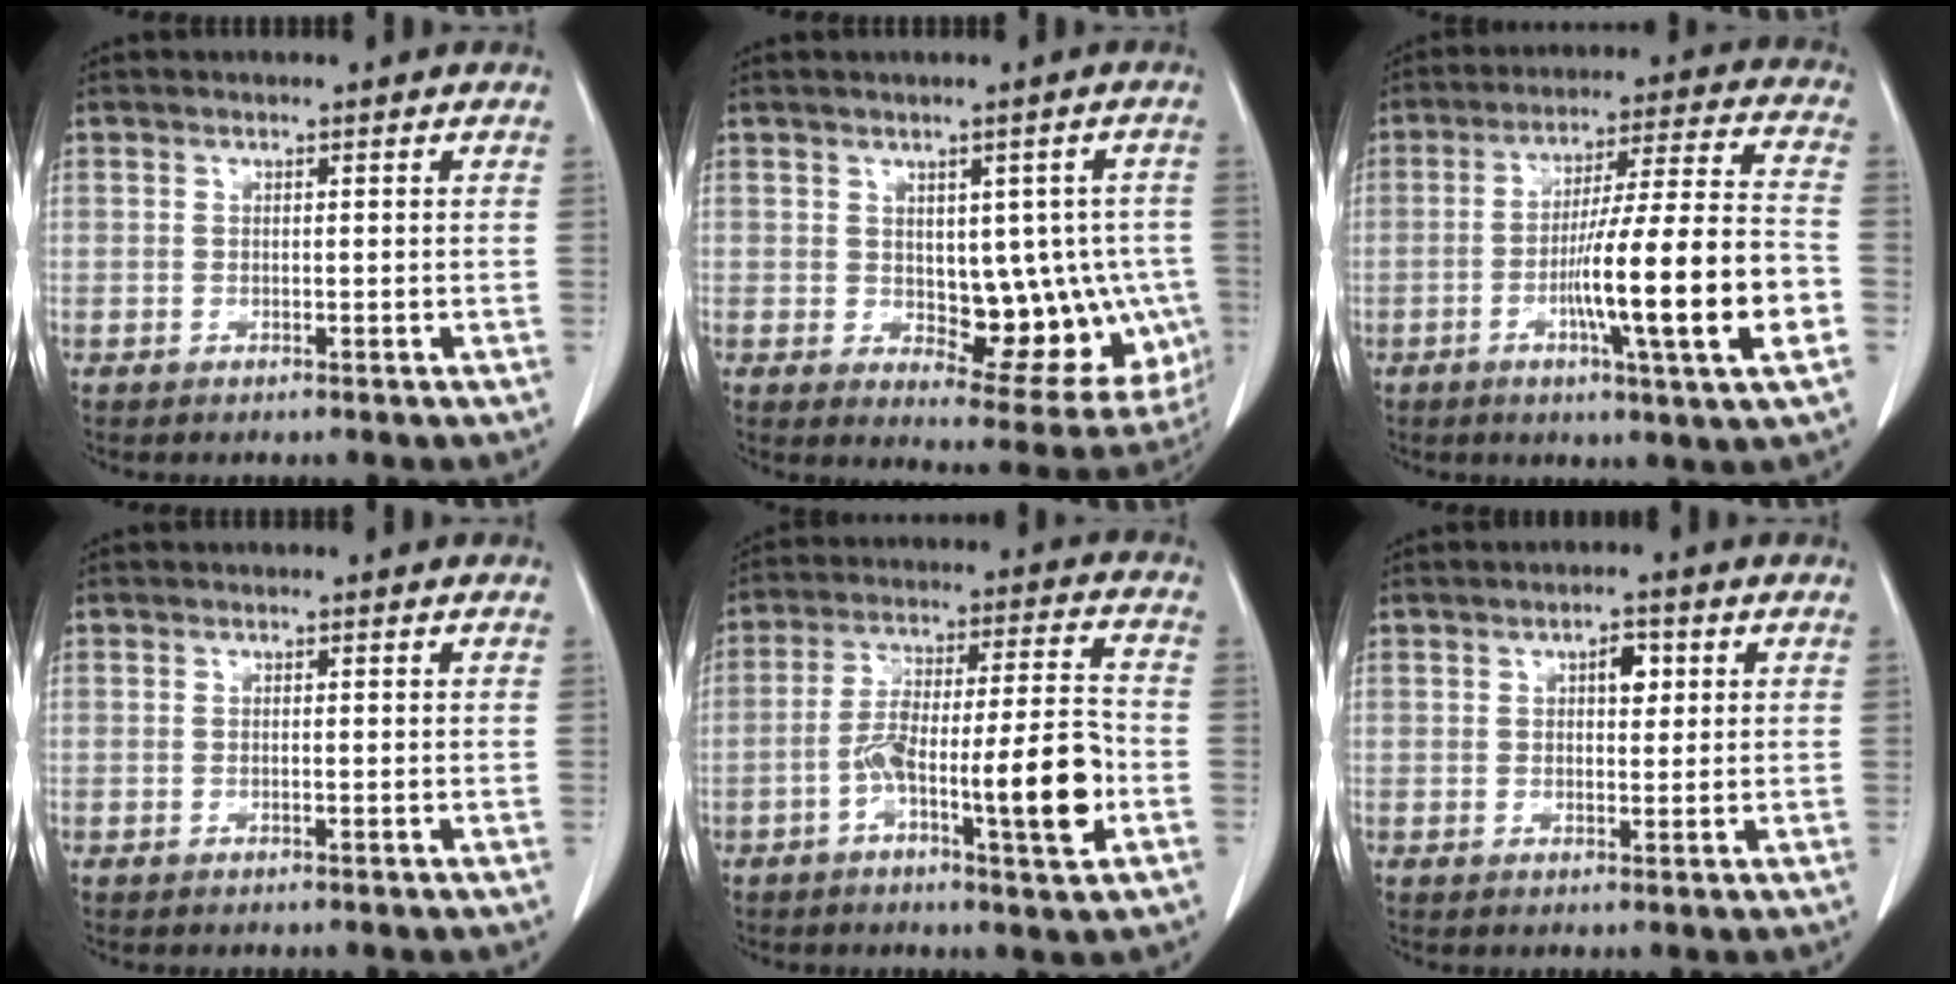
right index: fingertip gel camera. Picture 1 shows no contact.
{"total": 12.9, "force": [-0.8, 6.8, 11.0], "torque": [-0.113, 0.012, 0.012]}
{"total": 17.8, "force": [-4.9, -0.1, 17.1], "torque": [-0.264, 0.000, -0.079]}
{"total": 0.0}
{"total": 14.2, "force": [-4.6, 1.6, 13.4], "torque": [-0.221, 0.018, -0.073]}
{"total": 3.0, "force": [1.0, 1.5, 2.4], "torque": [-0.036, 0.005, 0.014]}